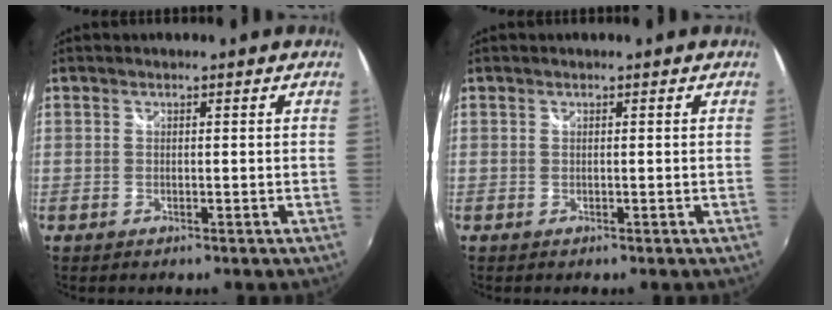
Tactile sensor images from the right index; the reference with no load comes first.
{"total": 0.0}